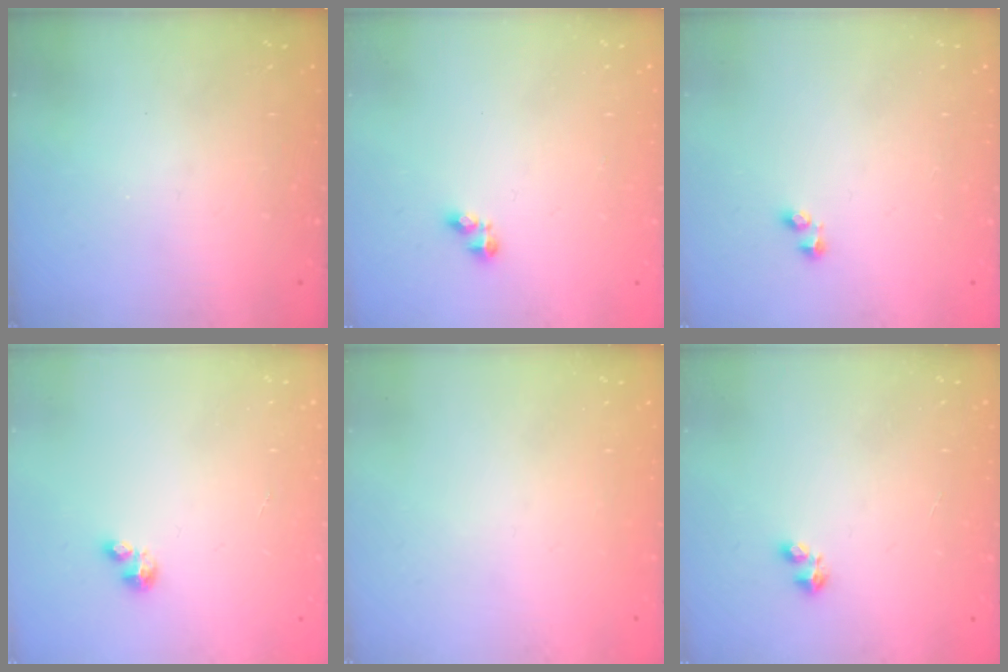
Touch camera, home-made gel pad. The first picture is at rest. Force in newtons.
{"total": 3.5, "press": 3.4, "slide": 0.6}
{"total": 1.9, "press": 1.9, "slide": 0.5}
{"total": 2.1, "press": 2.1, "slide": 0.2}
{"total": 0.0}
{"total": 2.4, "press": 2.3, "slide": 0.6}